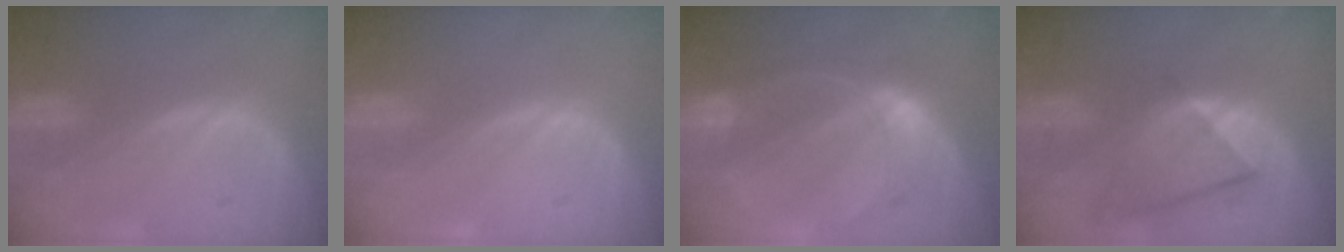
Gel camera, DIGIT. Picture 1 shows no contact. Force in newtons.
{"total": 0.0}
{"total": 7.6, "press": 6.7, "slide": 3.5}
{"total": 8.0, "press": 7.2, "slide": 3.5}